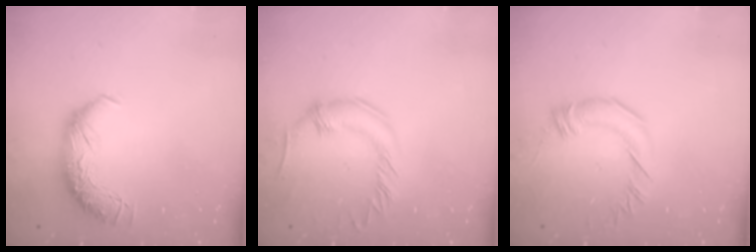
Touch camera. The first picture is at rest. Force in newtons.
{"total": 0.0}
{"total": 2.5, "press": 2.4, "slide": 0.3}